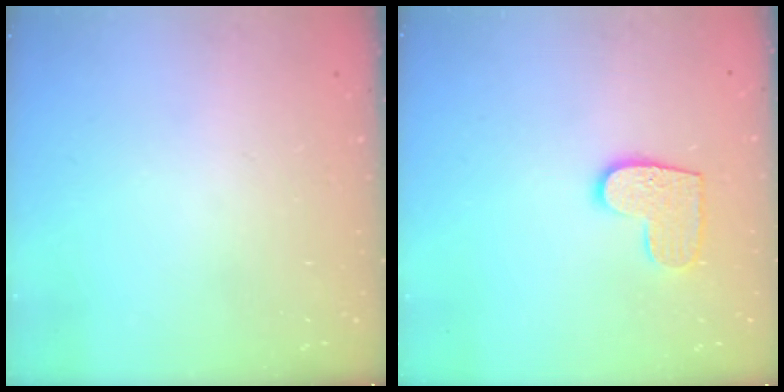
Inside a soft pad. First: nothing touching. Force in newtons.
{"total": 9.3, "press": 9.3, "slide": 0.3}